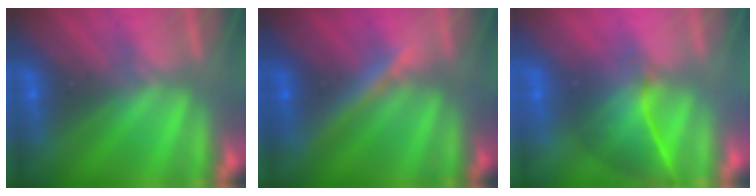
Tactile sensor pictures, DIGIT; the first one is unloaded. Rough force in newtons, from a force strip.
{"total": 2.9}
{"total": 3.7}